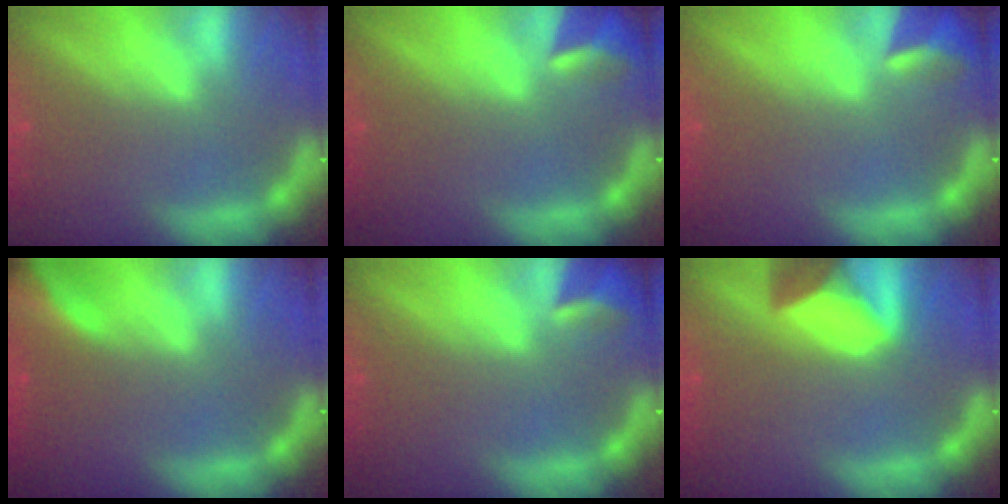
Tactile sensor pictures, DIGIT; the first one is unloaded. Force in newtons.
{"total": 2.9}
{"total": 2.9}
{"total": 6.9}
{"total": 2.4}
{"total": 7.5}